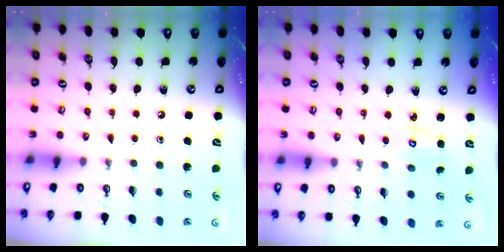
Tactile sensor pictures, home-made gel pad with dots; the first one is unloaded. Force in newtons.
{"total": 3.2, "press": 3.2, "slide": 0.3}